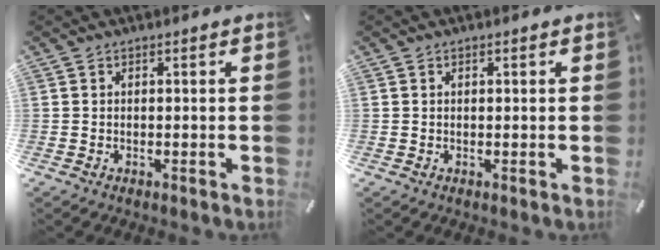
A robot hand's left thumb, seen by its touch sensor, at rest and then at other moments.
{"total": 0.6, "force": [0.3, 0.3, 0.4], "torque": [-0.008, 0.002, 0.004]}